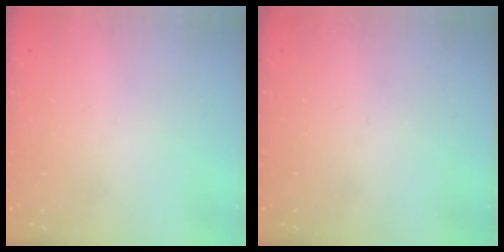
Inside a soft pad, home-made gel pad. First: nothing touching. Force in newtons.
{"total": 0.0}